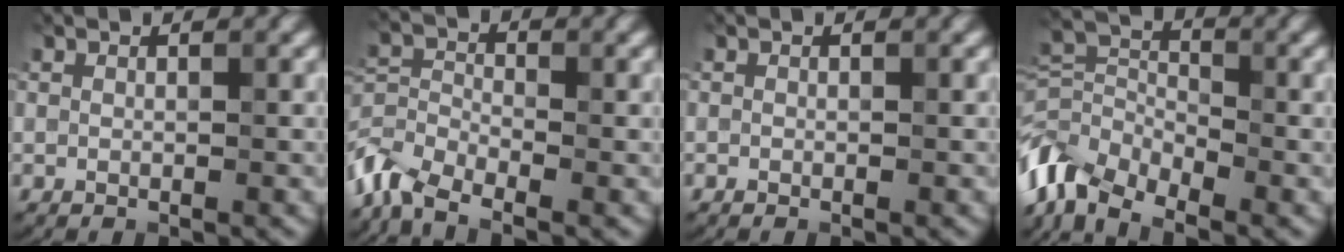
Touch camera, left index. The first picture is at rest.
{"total": 5.2, "force": [-3.9, 2.1, 2.7], "torque": [-0.062, -0.001, -0.095]}
{"total": 0.0}
{"total": 7.1, "force": [-4.9, 3.6, 3.6], "torque": [-0.077, 0.000, -0.114]}